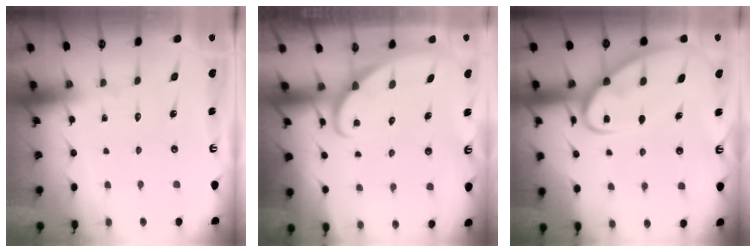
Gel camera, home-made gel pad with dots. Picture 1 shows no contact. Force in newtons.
{"total": 2.1, "press": 2.1, "slide": 0.0}
{"total": 11.1, "press": 11.0, "slide": 1.1}